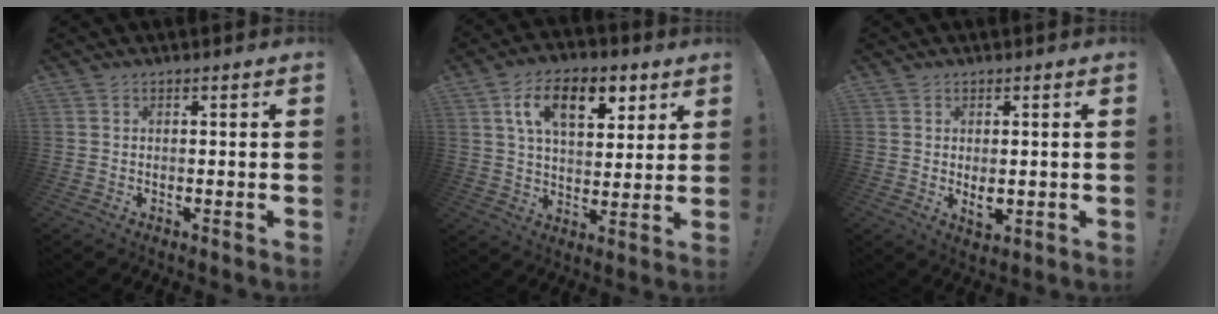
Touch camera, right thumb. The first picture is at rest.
{"total": 15.3, "force": [6.9, 8.4, 10.8], "torque": [-0.156, -0.014, 0.116]}
{"total": 4.3, "force": [0.0, 2.2, 3.6], "torque": [-0.043, -0.007, 0.000]}